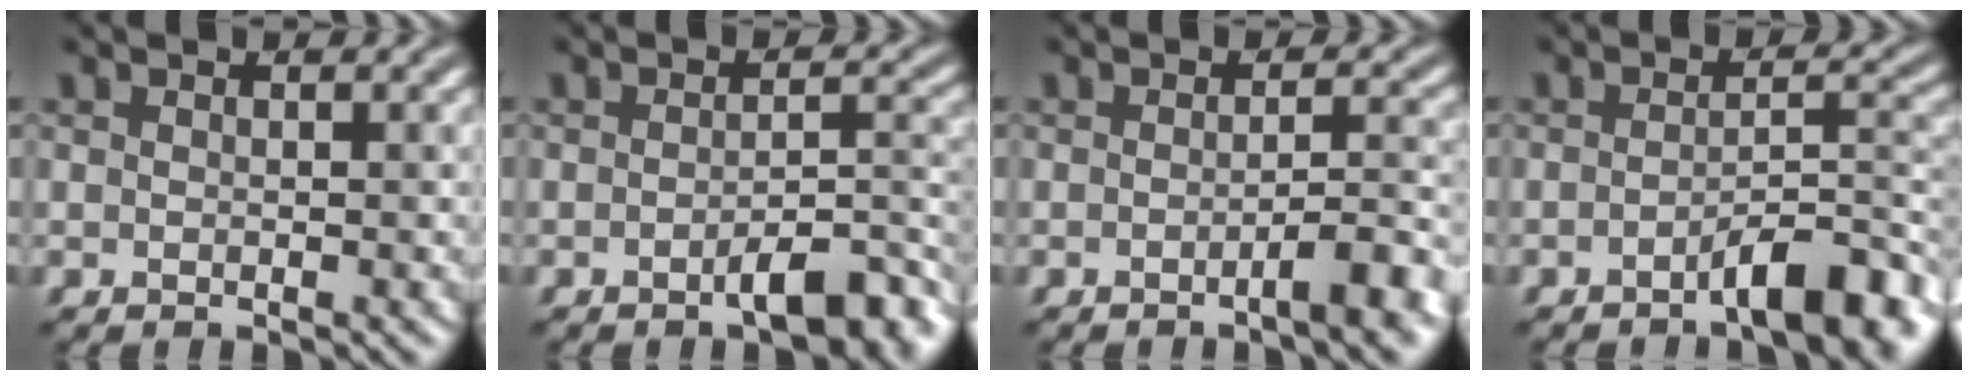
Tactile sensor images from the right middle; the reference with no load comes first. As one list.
[{"total": 4.8, "force": [-2.8, 1.4, 3.6], "torque": [-0.052, 0.005, -0.040]}, {"total": 3.5, "force": [-1.5, 0.8, 3.1], "torque": [-0.037, 0.012, -0.033]}, {"total": 5.3, "force": [-3.2, 1.2, 4.0], "torque": [-0.056, 0.009, -0.049]}]